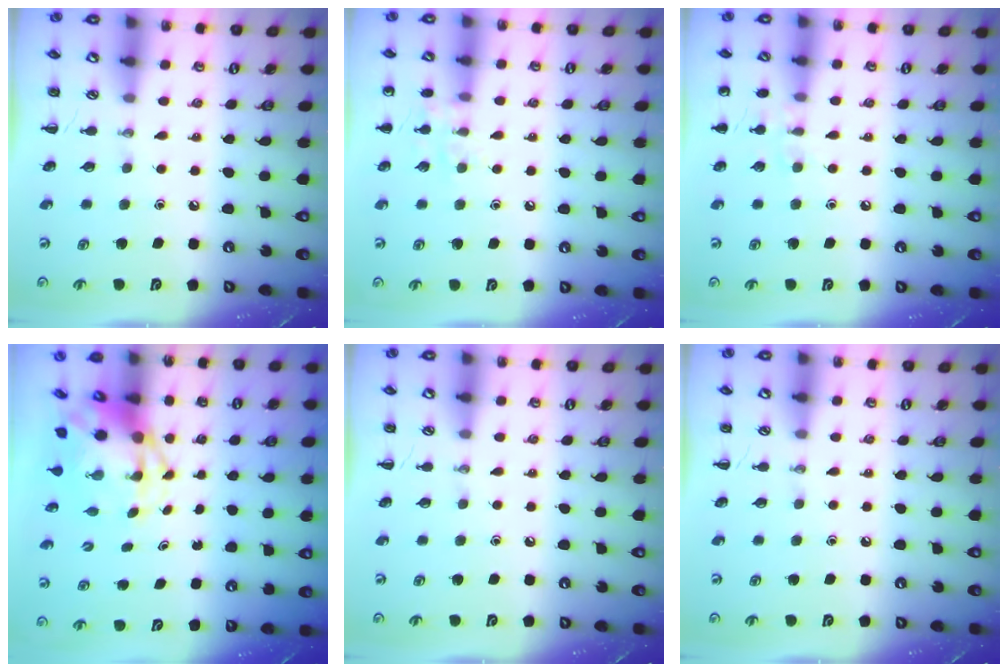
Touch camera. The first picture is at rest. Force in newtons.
{"total": 7.4, "press": 7.3, "slide": 1.1}
{"total": 7.0, "press": 6.7, "slide": 2.0}
{"total": 3.8, "press": 3.7, "slide": 1.0}
{"total": 0.0}
{"total": 0.0}